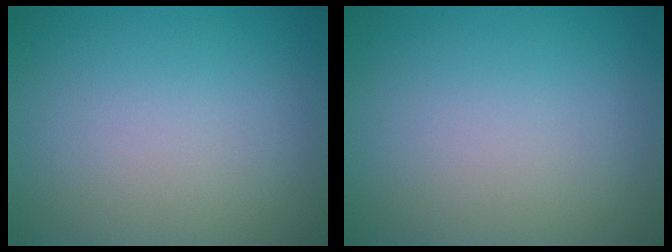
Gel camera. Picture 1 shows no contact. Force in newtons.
{"total": 0.0}